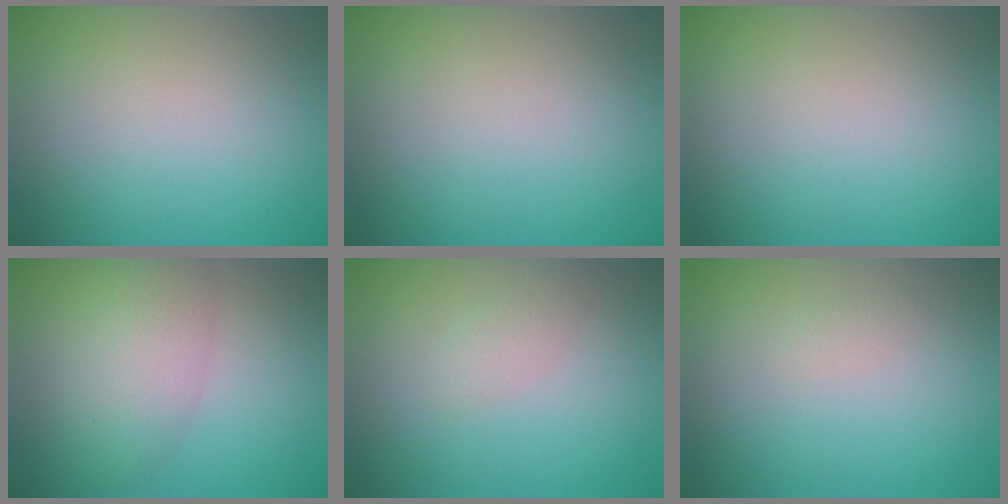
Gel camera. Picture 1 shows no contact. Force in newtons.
{"total": 0.0}
{"total": 0.0}
{"total": 4.5, "press": 4.5, "slide": 0.2}
{"total": 1.2, "press": 1.2, "slide": 0.1}
{"total": 0.6, "press": 0.6, "slide": 0.0}